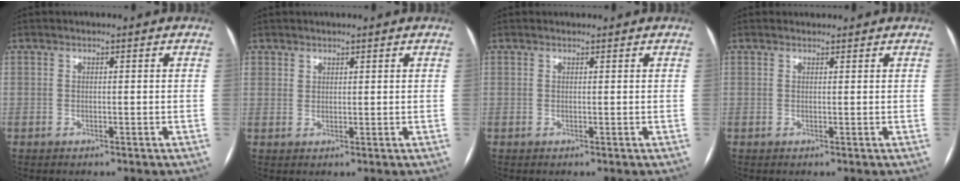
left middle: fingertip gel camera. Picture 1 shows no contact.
{"total": 1.5, "force": [1.1, 1.0, 0.0], "torque": [0.010, 0.000, 0.015]}
{"total": 0.6, "force": [0.6, 0.2, 0.1], "torque": [-0.010, 0.011, 0.010]}
{"total": 1.0, "force": [0.9, 0.4, 0.0], "torque": [-0.007, 0.014, 0.016]}